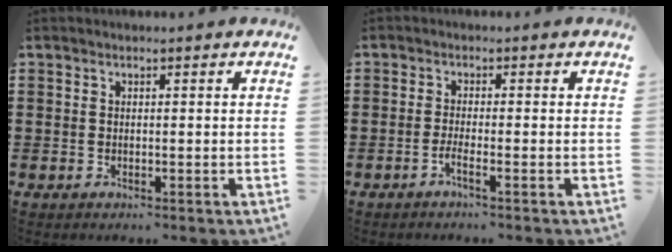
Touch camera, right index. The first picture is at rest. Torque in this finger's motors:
{"motor_torque": [0.00, 0.00, 0.06, 0.01]}